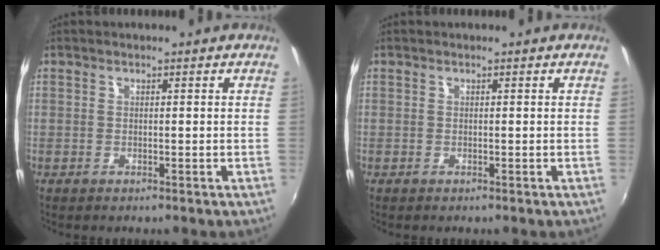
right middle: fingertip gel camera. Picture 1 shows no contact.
{"total": 0.0}